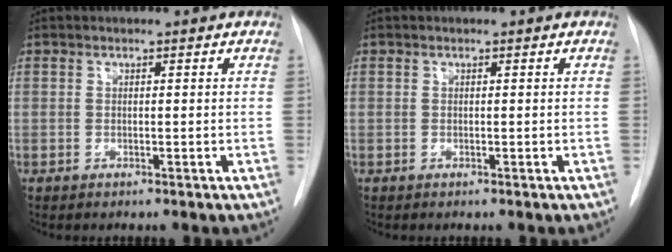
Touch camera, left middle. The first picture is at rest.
{"total": 0.0}